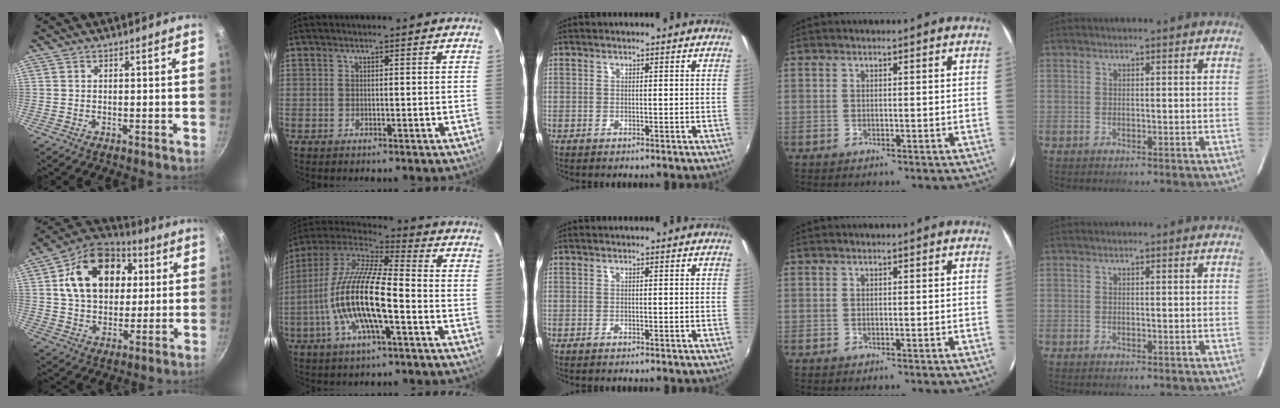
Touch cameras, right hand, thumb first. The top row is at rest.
{"thumb": {"total": 20.4, "force": [4.9, 14.6, 13.4], "torque": [-0.194, 0.014, 0.072]}, "index": {"total": 17.8, "force": [-4.9, 4.2, 16.5], "torque": [-0.317, -0.013, -0.100]}}